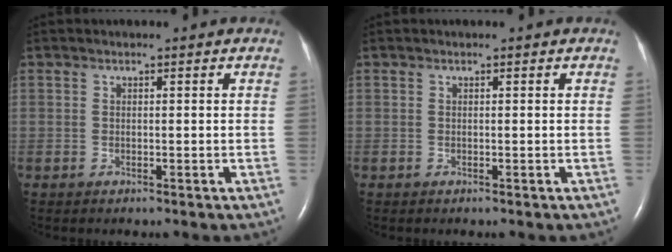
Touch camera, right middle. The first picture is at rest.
{"total": 0.0}